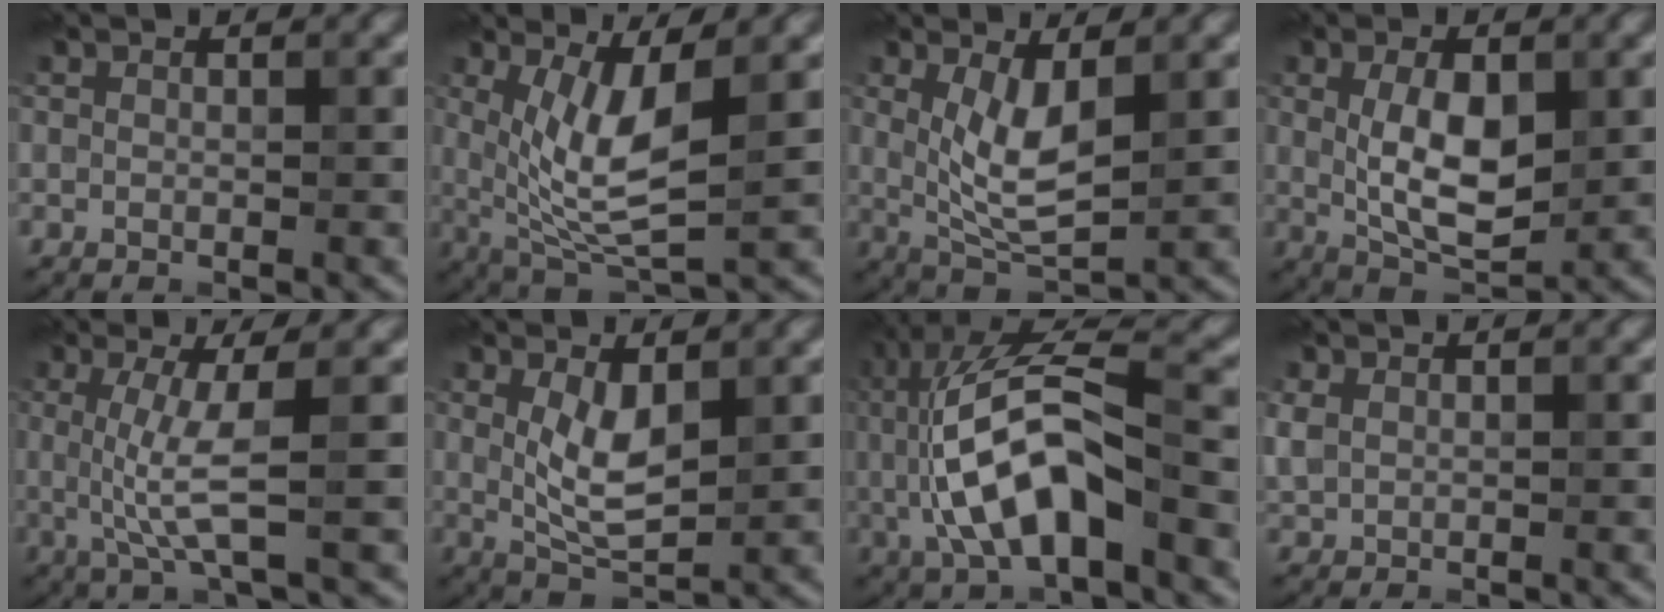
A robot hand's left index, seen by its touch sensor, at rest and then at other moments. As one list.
[{"total": 6.2, "force": [0.9, 1.9, 5.9], "torque": [-0.118, -0.017, 0.025]}, {"total": 4.4, "force": [0.9, 1.5, 4.1], "torque": [-0.081, -0.009, 0.021]}, {"total": 6.2, "force": [0.5, 2.9, 5.5], "torque": [-0.101, -0.003, 0.011]}, {"total": 4.1, "force": [0.1, 0.5, 4.1], "torque": [-0.089, -0.005, 0.003]}, {"total": 3.9, "force": [0.8, 1.5, 3.5], "torque": [-0.074, -0.007, 0.020]}, {"total": 10.1, "force": [-0.6, 4.0, 9.2], "torque": [-0.180, 0.012, -0.017]}, {"total": 1.3, "force": [0.4, 1.1, 0.7], "torque": [-0.017, 0.001, 0.010]}]